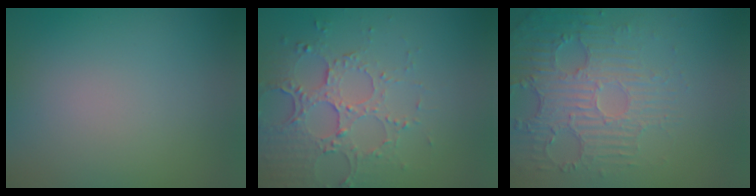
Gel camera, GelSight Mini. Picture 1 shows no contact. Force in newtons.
{"total": 5.1, "press": 3.7, "slide": 3.6}
{"total": 6.1, "press": 3.9, "slide": 4.6}